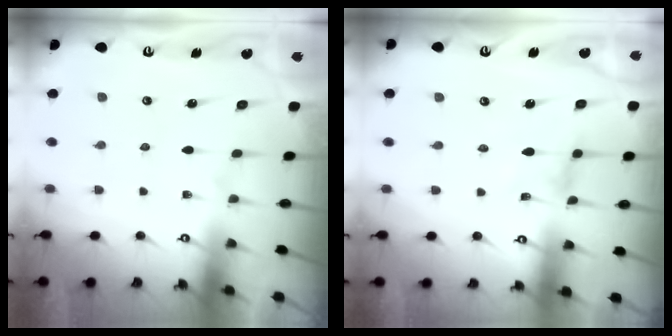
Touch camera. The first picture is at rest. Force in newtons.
{"total": 0.0}